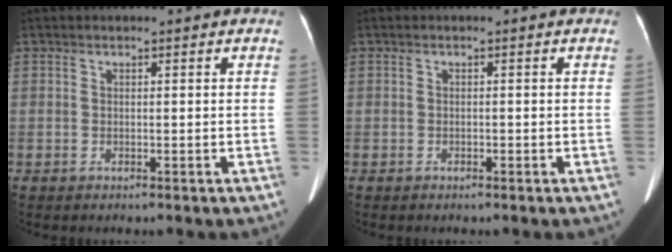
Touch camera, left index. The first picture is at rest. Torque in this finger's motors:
{"motor_torque": [0.04, 0.00, -0.02, -0.01]}